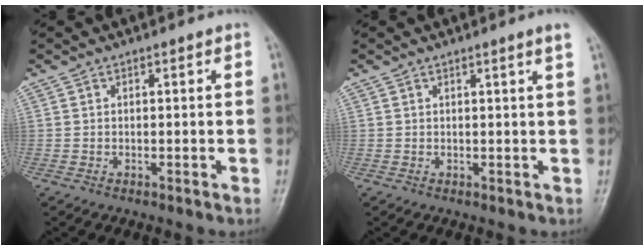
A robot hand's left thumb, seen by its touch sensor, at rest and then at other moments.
{"total": 1.7, "force": [1.0, -0.5, 1.2], "torque": [-0.021, -0.007, 0.016]}